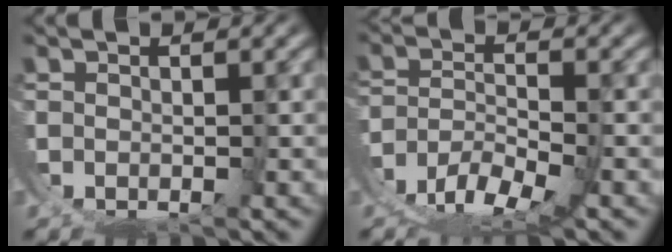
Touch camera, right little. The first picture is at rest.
{"total": 5.3, "force": [-2.6, 2.4, 3.9], "torque": [-0.058, -0.013, -0.046]}